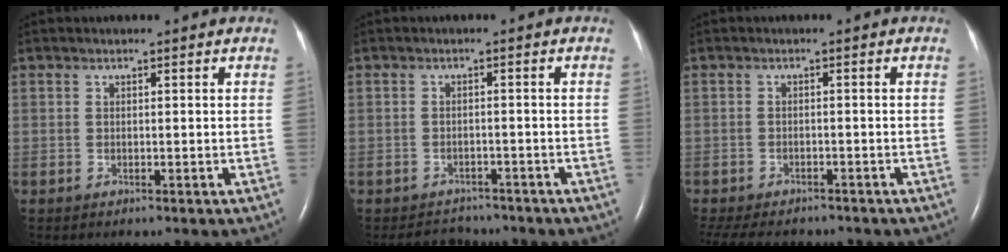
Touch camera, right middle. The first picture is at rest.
{"total": 4.0, "force": [-3.6, 1.6, -0.2], "torque": [-0.003, 0.003, -0.052]}
{"total": 11.6, "force": [-9.8, 4.3, 4.5], "torque": [-0.099, -0.009, -0.129]}